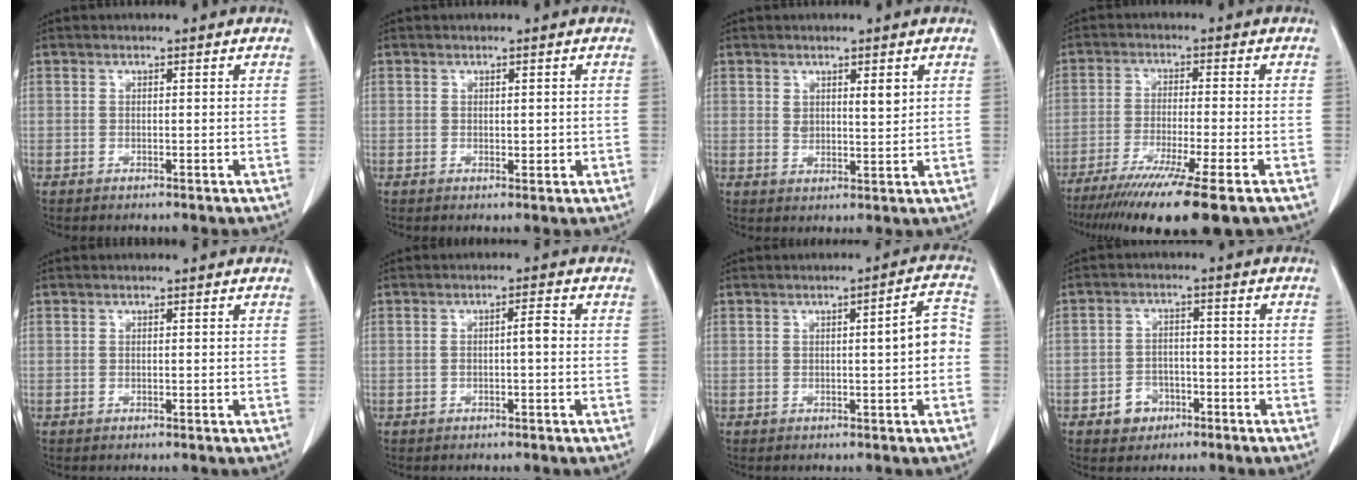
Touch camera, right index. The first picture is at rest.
{"total": 1.3, "force": [0.0, 0.7, 1.1], "torque": [-0.013, -0.003, 0.004]}
{"total": 3.4, "force": [1.6, 1.1, 2.8], "torque": [-0.047, -0.005, 0.029]}
{"total": 14.4, "force": [-10.2, -0.3, 10.1], "torque": [-0.160, -0.046, -0.163]}
{"total": 0.0}
{"total": 2.2, "force": [-0.2, 0.2, 2.2], "torque": [-0.034, 0.004, -0.004]}
{"total": 4.6, "force": [-0.4, 0.6, 4.5], "torque": [-0.058, 0.016, -0.006]}
{"total": 4.3, "force": [-2.2, 3.5, 1.3], "torque": [-0.018, 0.012, -0.031]}